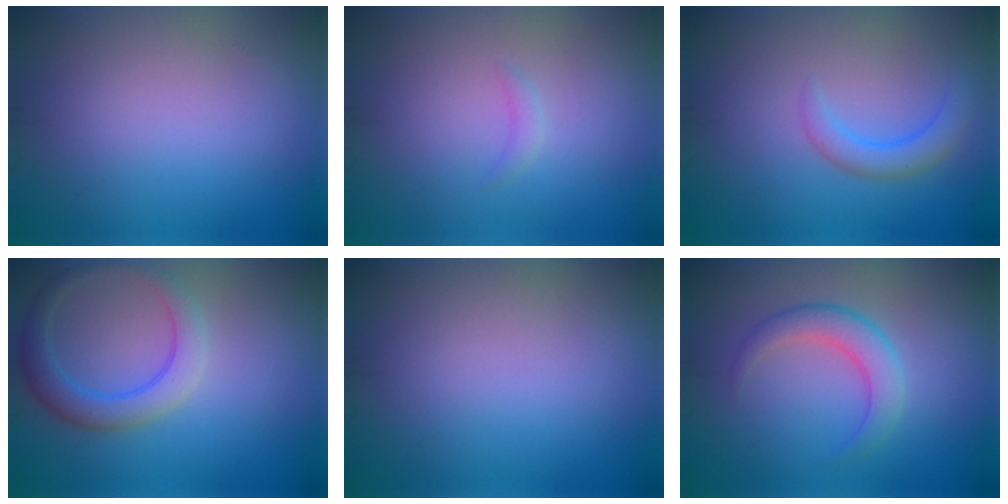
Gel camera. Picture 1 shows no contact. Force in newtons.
{"total": 0.7, "press": 0.7, "slide": 0.1}
{"total": 2.4, "press": 2.4, "slide": 0.3}
{"total": 3.6, "press": 3.6, "slide": 0.2}
{"total": 0.0}
{"total": 3.1, "press": 3.1, "slide": 0.1}